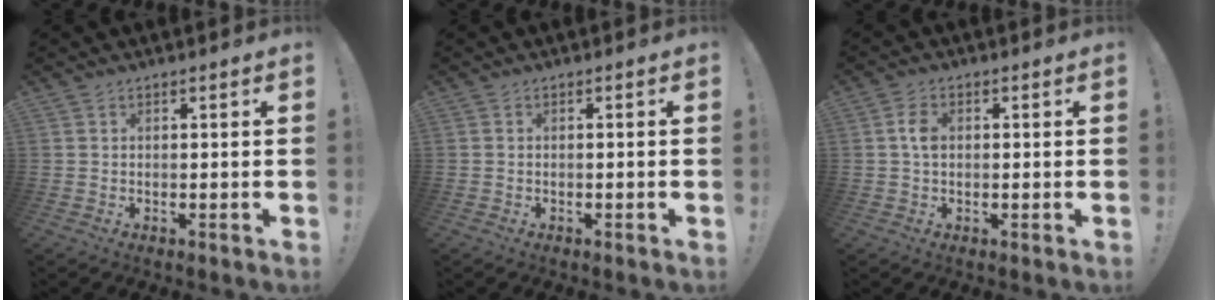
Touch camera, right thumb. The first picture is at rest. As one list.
[{"total": 0.5, "force": [-0.5, -0.2, 0.1], "torque": [-0.002, -0.003, -0.008]}, {"total": 4.2, "force": [0.5, 2.7, 3.1], "torque": [-0.051, 0.006, 0.008]}]